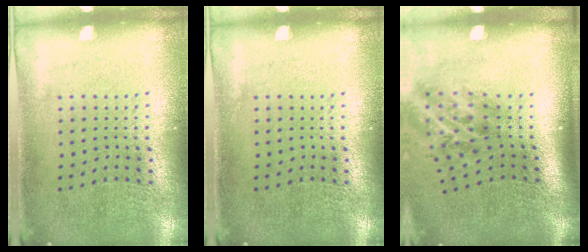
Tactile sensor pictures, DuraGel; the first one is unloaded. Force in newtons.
{"total": 0.0}
{"total": 2.0, "press": 1.2, "slide": 1.6}